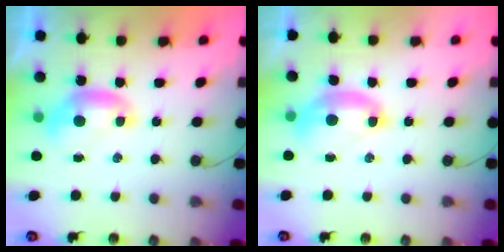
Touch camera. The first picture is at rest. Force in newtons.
{"total": 2.6, "press": 2.5, "slide": 0.5}